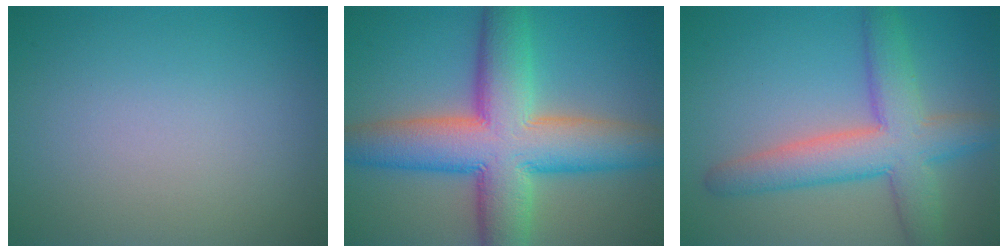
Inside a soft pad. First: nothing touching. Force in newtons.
{"total": 12.3, "press": 12.3, "slide": 0.6}
{"total": 7.0, "press": 7.0, "slide": 0.4}